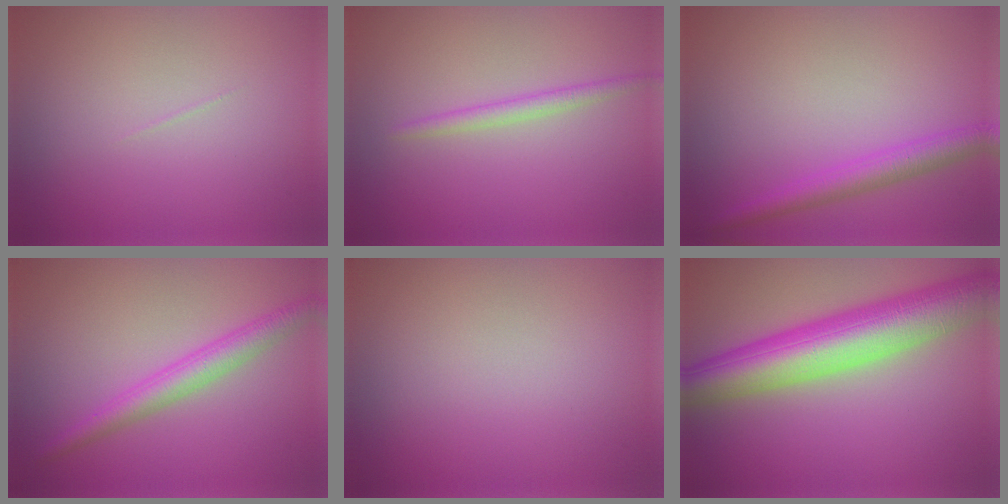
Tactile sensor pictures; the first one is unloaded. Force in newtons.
{"total": 1.6, "press": 1.6, "slide": 0.0}
{"total": 3.0, "press": 3.0, "slide": 0.0}
{"total": 3.2, "press": 3.2, "slide": 0.2}
{"total": 0.0}
{"total": 9.7, "press": 9.7, "slide": 0.3}